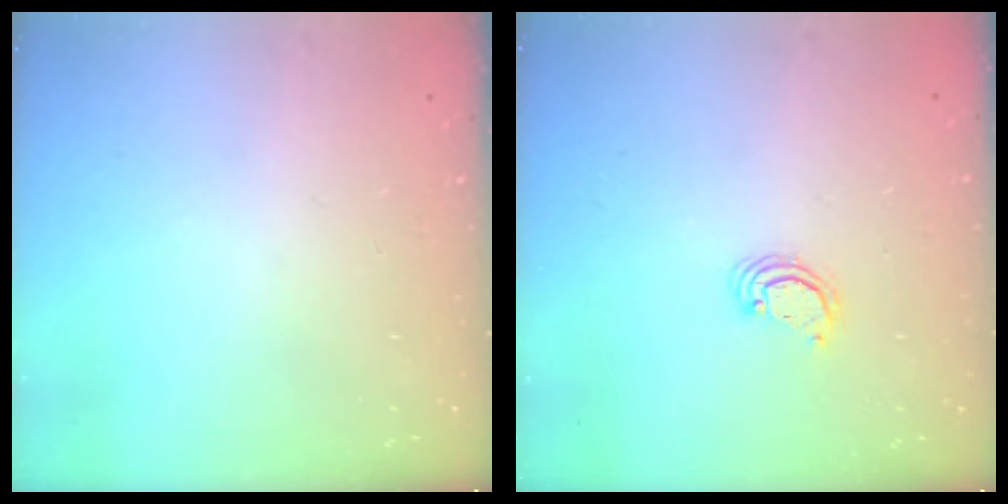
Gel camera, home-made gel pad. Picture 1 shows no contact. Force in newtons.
{"total": 2.4, "press": 2.4, "slide": 0.3}